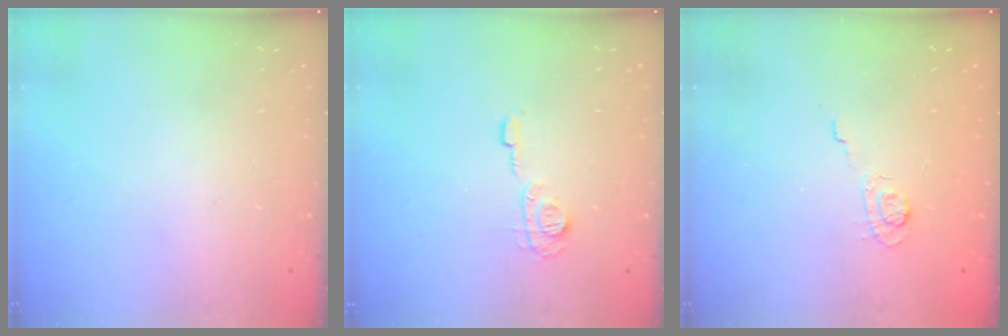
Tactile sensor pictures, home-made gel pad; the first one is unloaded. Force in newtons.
{"total": 6.5, "press": 6.5, "slide": 0.4}
{"total": 3.1, "press": 2.7, "slide": 1.5}